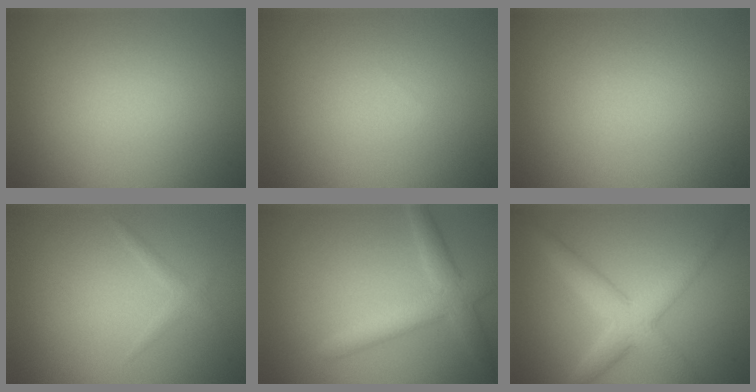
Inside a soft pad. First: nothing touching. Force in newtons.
{"total": 0.0}
{"total": 0.0}
{"total": 0.9, "press": 0.9, "slide": 0.1}
{"total": 3.6, "press": 3.6, "slide": 0.1}
{"total": 4.8, "press": 4.8, "slide": 0.2}